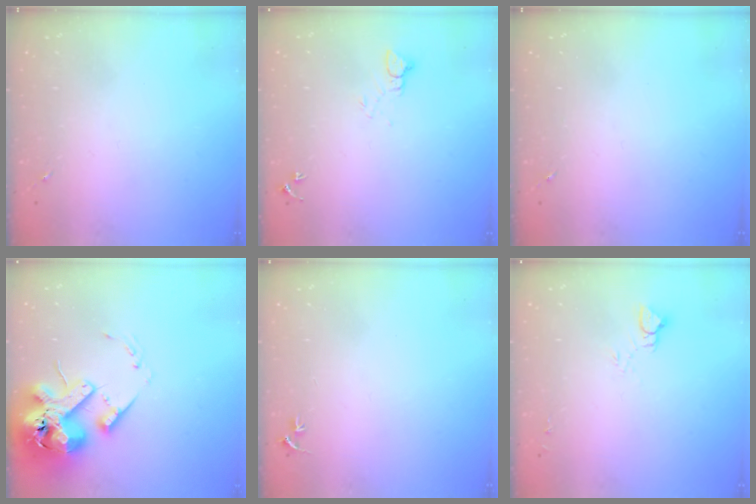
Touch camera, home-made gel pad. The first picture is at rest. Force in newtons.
{"total": 4.5, "press": 4.5, "slide": 0.3}
{"total": 0.0}
{"total": 18.6, "press": 18.4, "slide": 3.2}
{"total": 2.7, "press": 2.7, "slide": 0.3}
{"total": 5.3, "press": 5.3, "slide": 0.5}